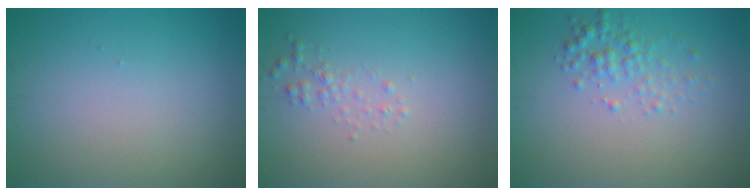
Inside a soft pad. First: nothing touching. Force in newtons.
{"total": 1.1, "press": 1.1, "slide": 0.0}
{"total": 2.0, "press": 2.0, "slide": 0.1}